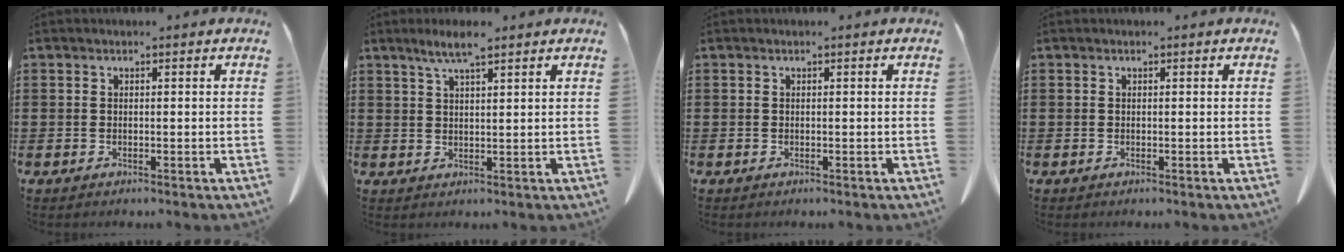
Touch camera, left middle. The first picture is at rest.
{"total": 4.4, "force": [3.1, 0.4, 3.1], "torque": [-0.067, 0.000, 0.055]}
{"total": 0.0}
{"total": 0.0}